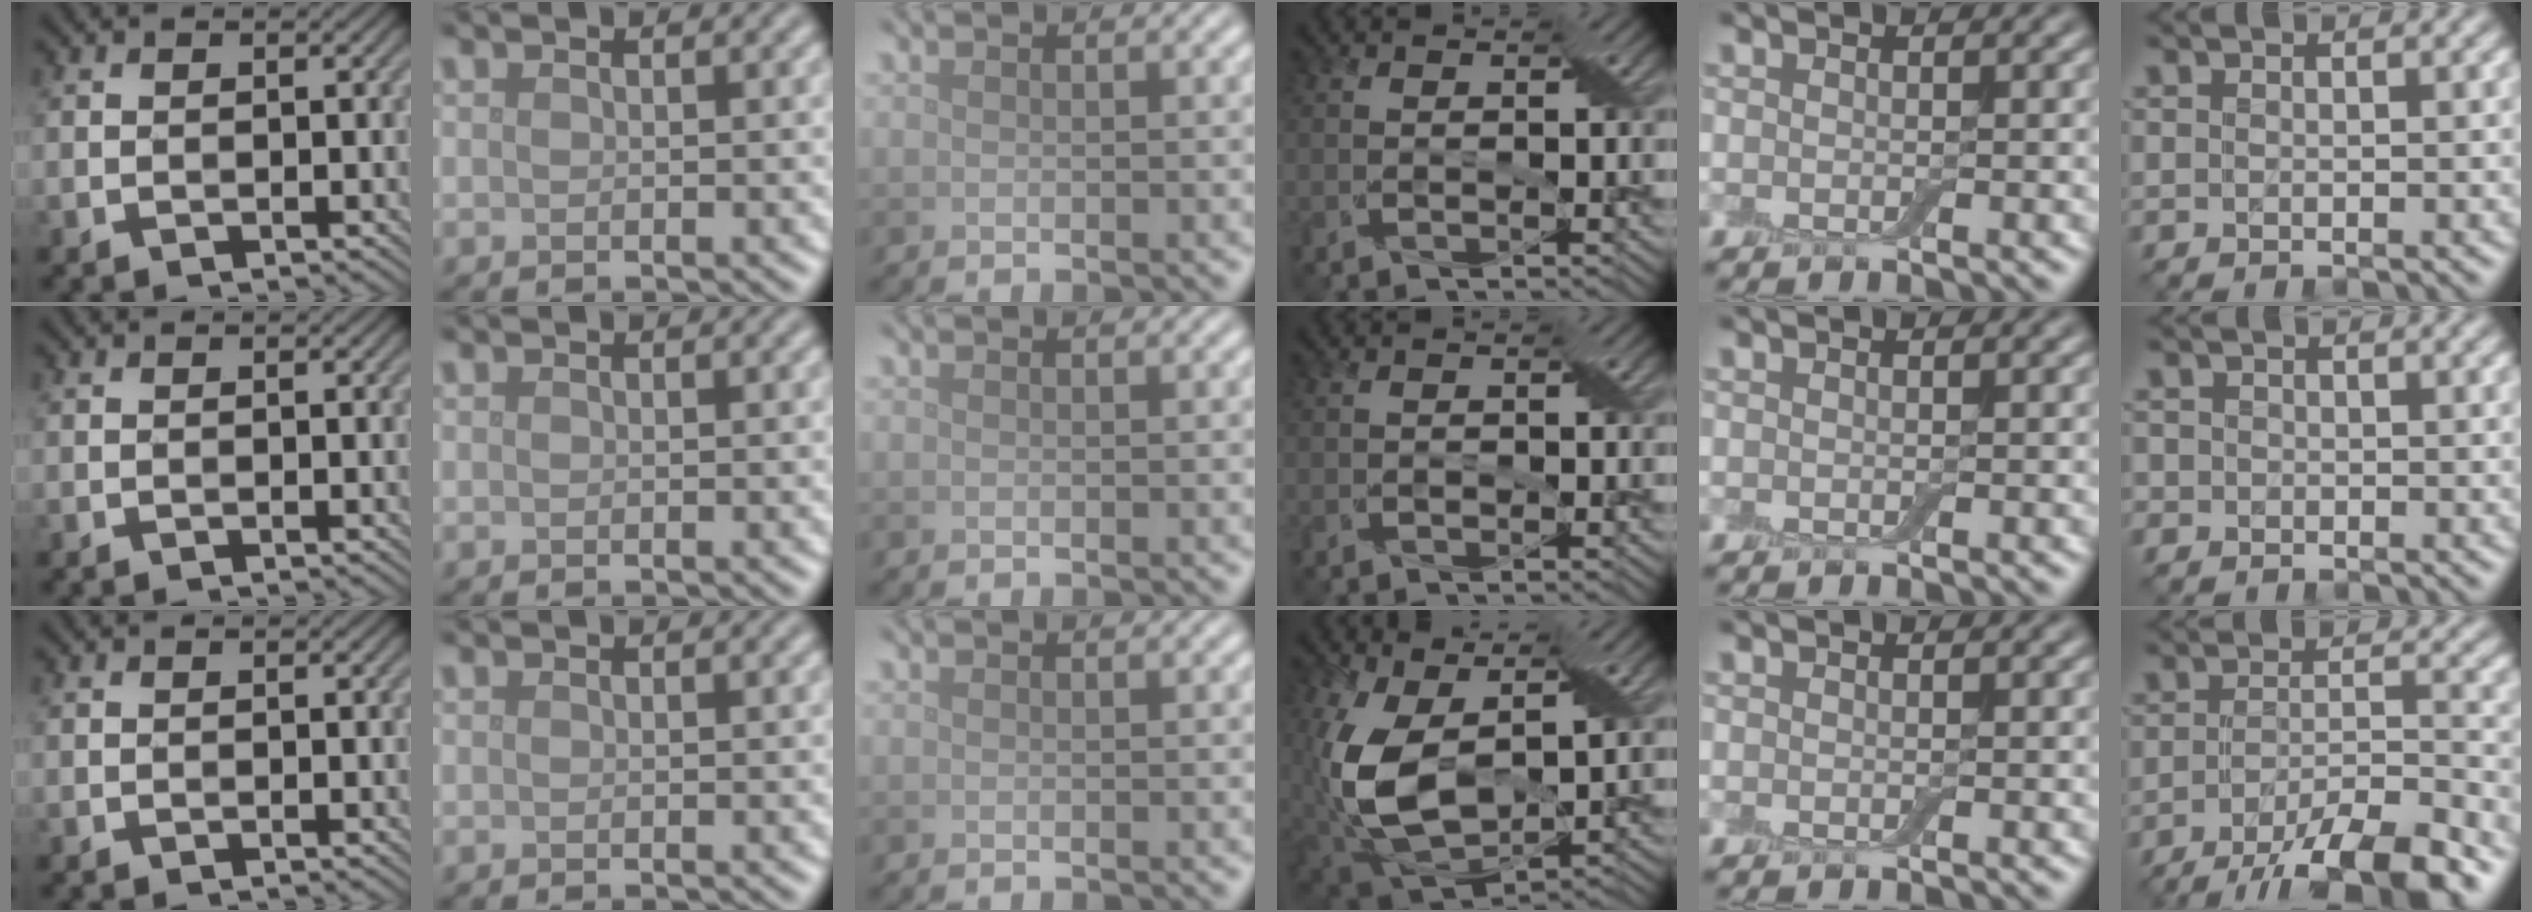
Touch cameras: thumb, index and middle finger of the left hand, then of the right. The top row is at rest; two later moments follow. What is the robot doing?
{"motion": "open", "object": "airpods case & airpods"}